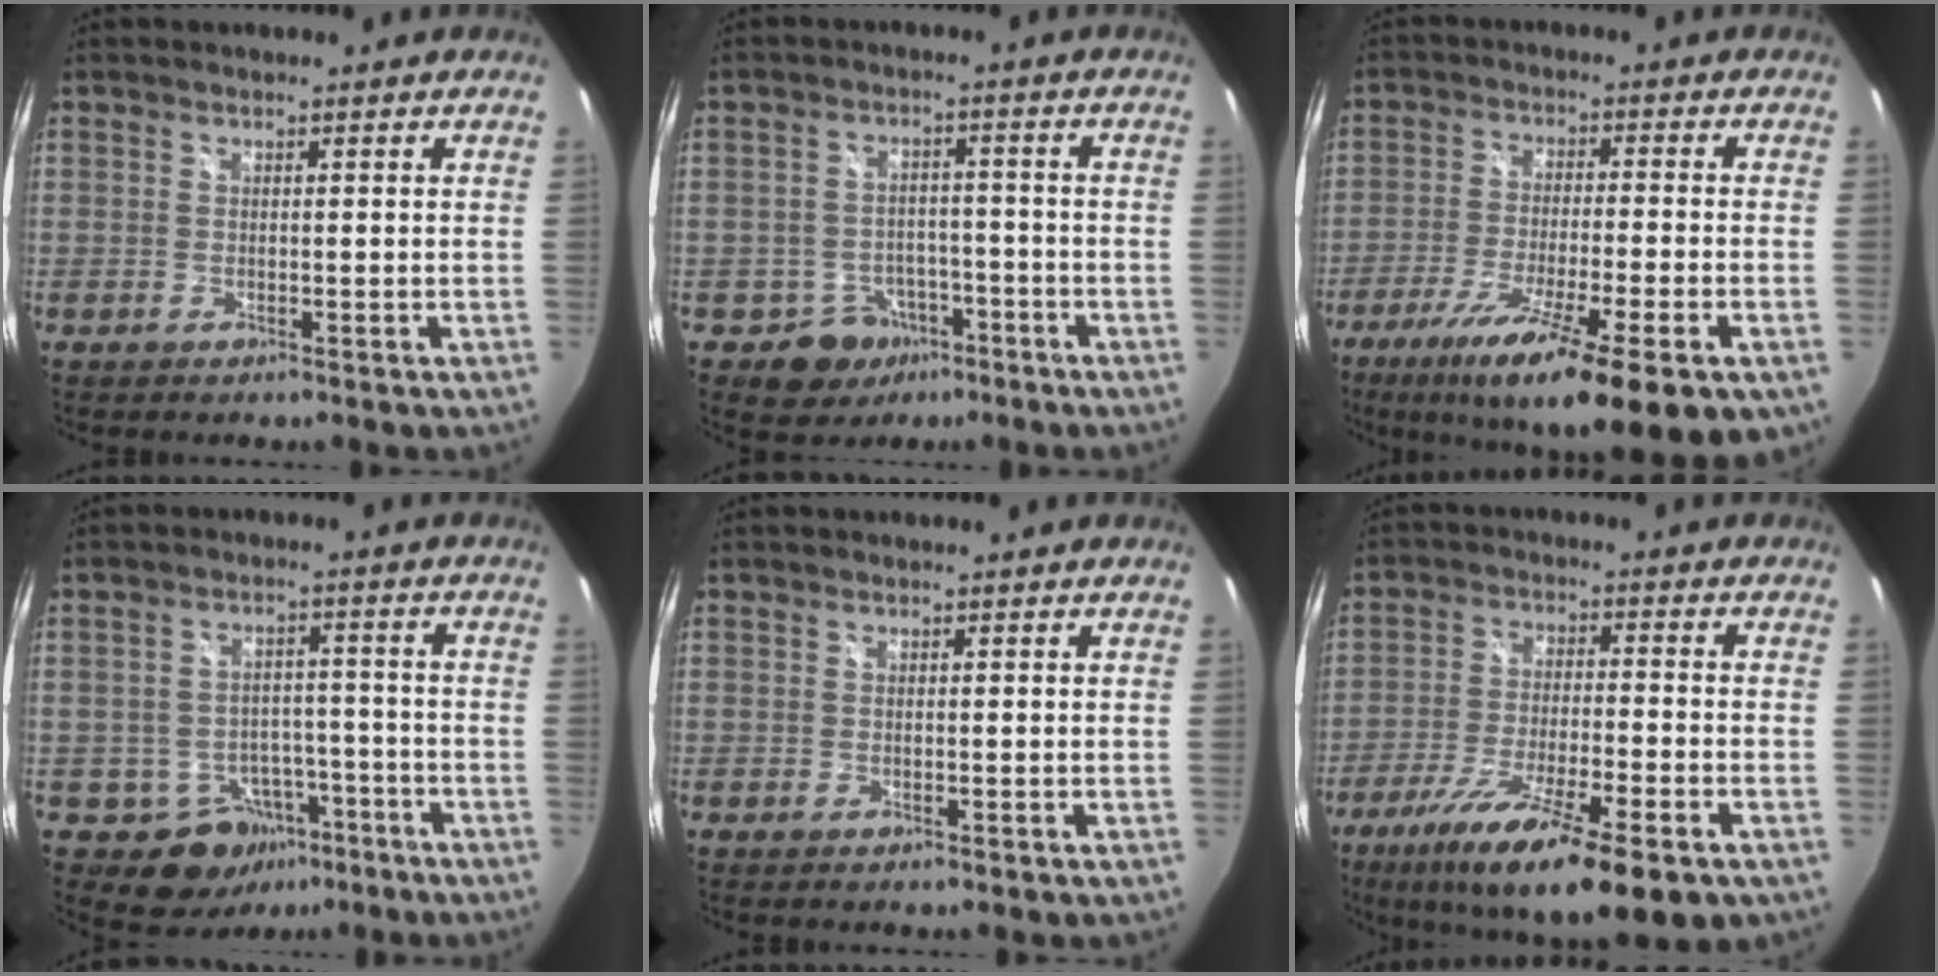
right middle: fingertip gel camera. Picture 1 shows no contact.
{"total": 7.0, "force": [-4.2, 5.5, 0.8], "torque": [-0.026, 0.022, -0.046]}
{"total": 18.2, "force": [-10.4, 3.1, 14.6], "torque": [-0.250, -0.054, -0.167]}
{"total": 8.6, "force": [-5.1, 6.6, 2.1], "torque": [-0.042, 0.022, -0.050]}
{"total": 0.0}
{"total": 17.7, "force": [-10.7, 3.7, 13.6], "torque": [-0.249, -0.048, -0.179]}